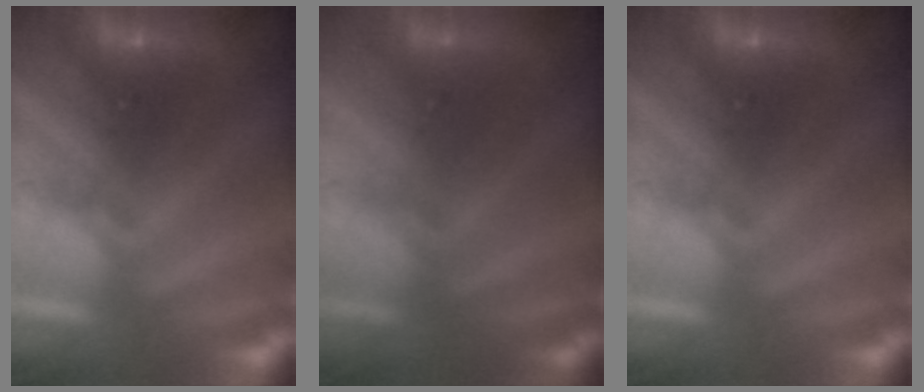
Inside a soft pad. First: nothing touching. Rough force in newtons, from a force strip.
{"total": 2.6}
{"total": 0.0}